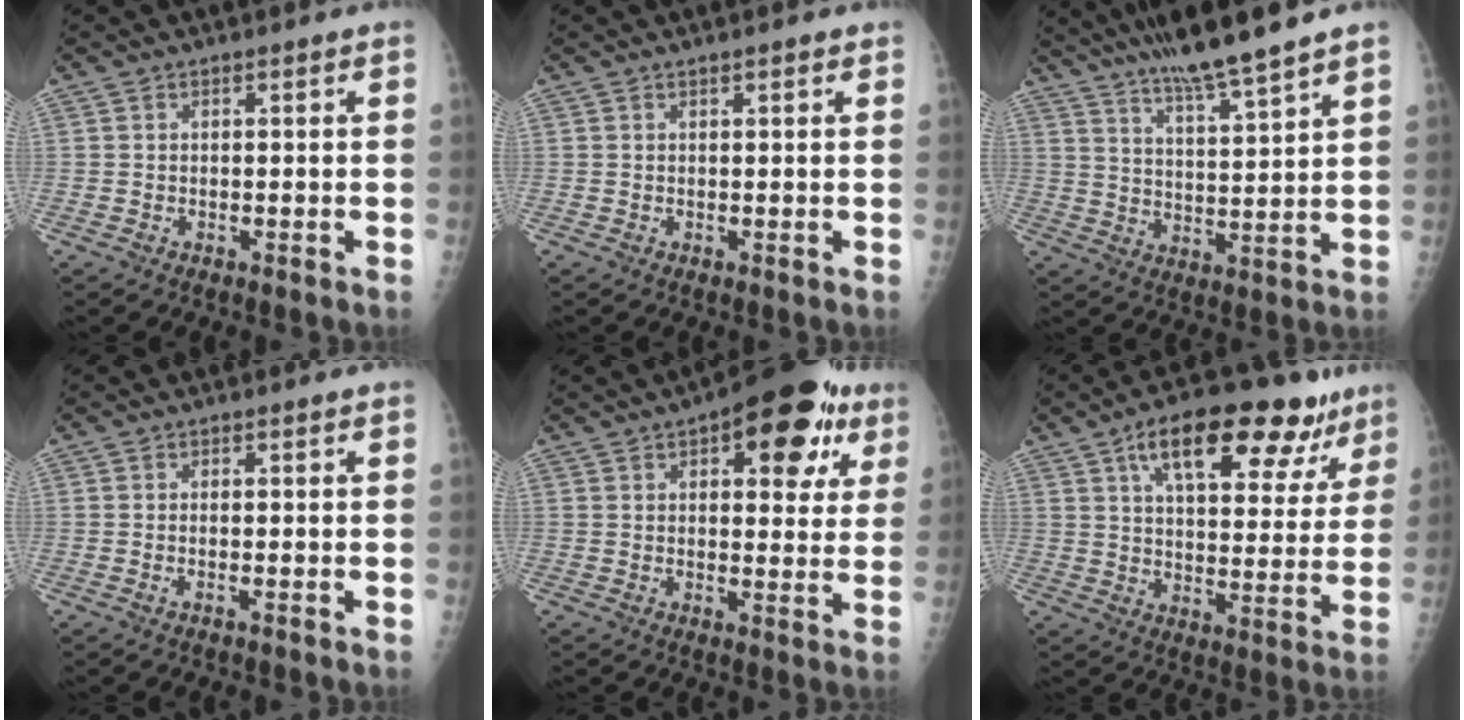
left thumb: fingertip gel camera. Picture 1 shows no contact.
{"total": 1.0, "force": [0.7, 0.2, 0.7], "torque": [-0.008, 0.001, 0.010]}
{"total": 12.1, "force": [9.6, 0.2, 7.2], "torque": [-0.114, -0.047, 0.167]}
{"total": 0.5, "force": [-0.4, 0.0, 0.4], "torque": [-0.007, 0.000, -0.005]}
{"total": 16.5, "force": [7.6, 7.6, 12.6], "torque": [-0.112, -0.011, 0.092]}
{"total": 21.2, "force": [12.3, 8.8, 14.8], "torque": [-0.173, -0.014, 0.185]}